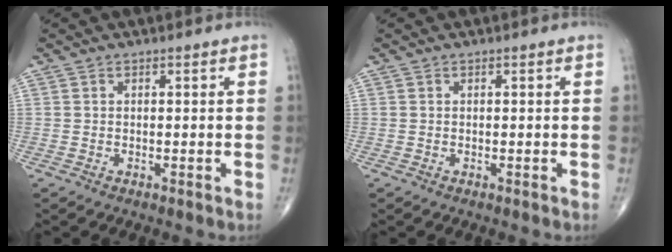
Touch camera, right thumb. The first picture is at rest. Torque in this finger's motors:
{"motor_torque": [0.07, 0.06, -0.08, -0.03, 0.01]}